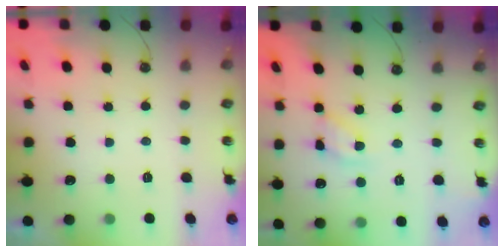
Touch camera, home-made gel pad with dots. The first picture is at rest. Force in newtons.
{"total": 10.3, "press": 10.2, "slide": 0.7}